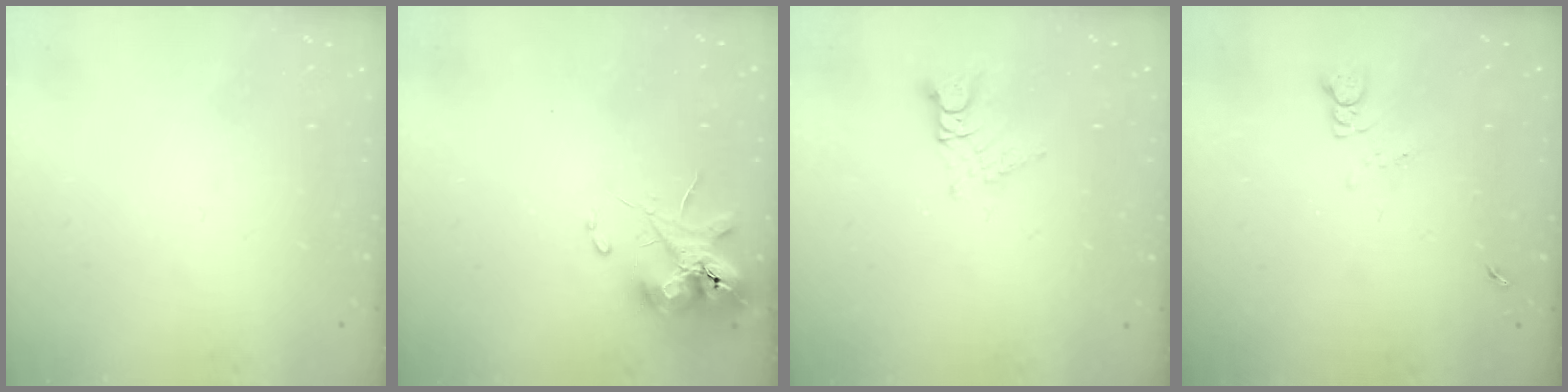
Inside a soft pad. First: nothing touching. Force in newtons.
{"total": 11.3, "press": 11.2, "slide": 0.9}
{"total": 4.9, "press": 4.9, "slide": 0.4}
{"total": 1.3, "press": 1.2, "slide": 0.1}